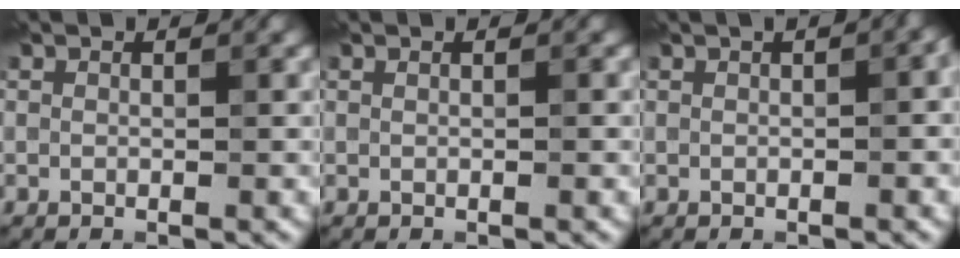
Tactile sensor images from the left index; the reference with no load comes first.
{"total": 0.6, "force": [0.2, 0.2, 0.5], "torque": [-0.007, -0.001, -0.001]}
{"total": 2.8, "force": [0.5, 1.1, 2.5], "torque": [-0.018, 0.012, 0.006]}